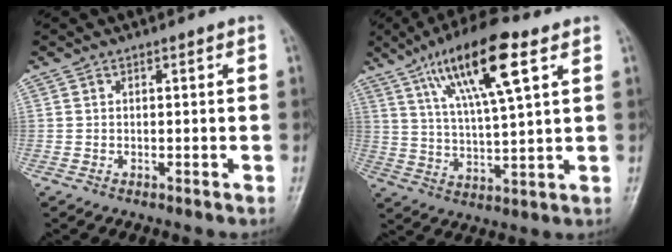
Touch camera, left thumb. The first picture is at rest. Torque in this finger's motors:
{"motor_torque": [0.69, 0.67, 1.73, -1.05, 0.44]}